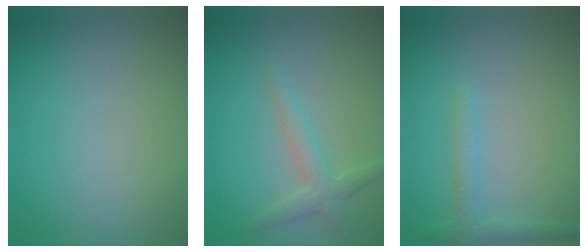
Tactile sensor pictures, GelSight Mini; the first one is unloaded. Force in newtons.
{"total": 2.2, "press": 2.2, "slide": 0.1}
{"total": 1.7, "press": 1.7, "slide": 0.1}